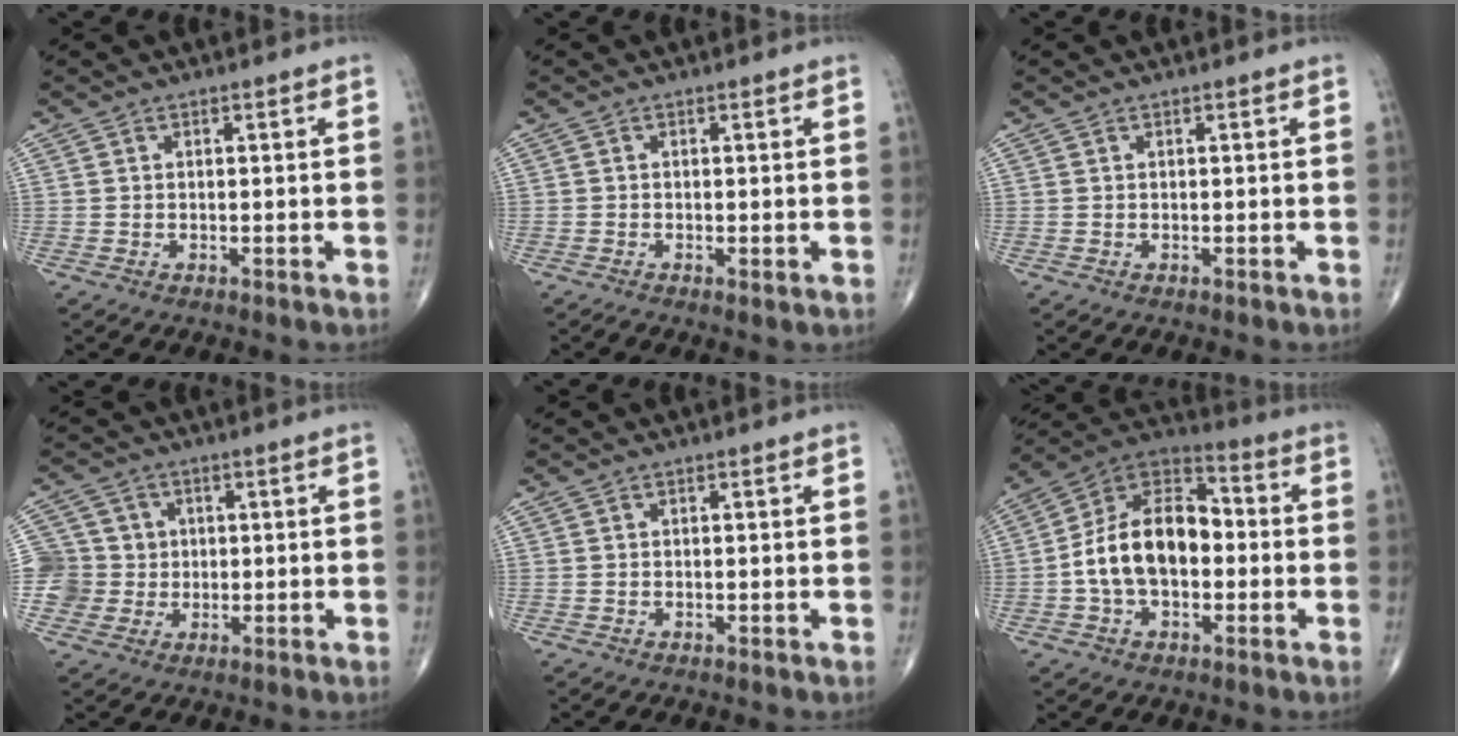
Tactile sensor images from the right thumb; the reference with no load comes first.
{"total": 0.9, "force": [-0.4, 0.3, 0.8], "torque": [-0.015, -0.004, -0.010]}
{"total": 0.0}
{"total": 7.4, "force": [0.3, 7.3, 0.6], "torque": [0.019, 0.016, 0.006]}
{"total": 0.0}
{"total": 16.3, "force": [-1.4, 10.3, 12.6], "torque": [-0.203, 0.041, -0.034]}